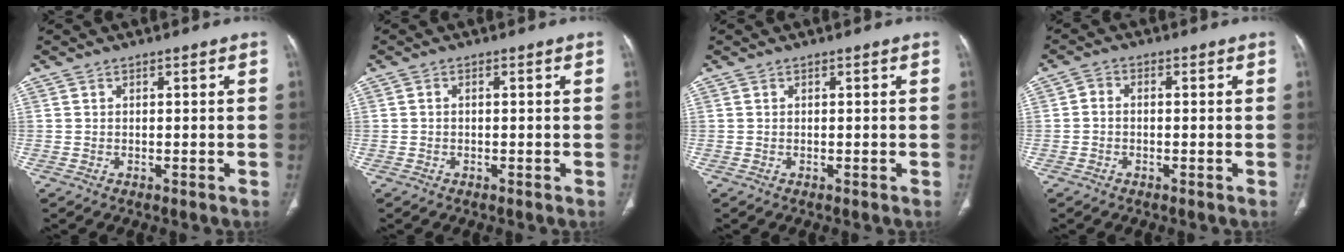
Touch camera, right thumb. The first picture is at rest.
{"total": 0.6, "force": [-0.1, 0.3, 0.5], "torque": [-0.009, 0.000, -0.005]}
{"total": 0.0}
{"total": 2.1, "force": [-0.4, 1.6, 1.3], "torque": [-0.017, 0.008, -0.013]}